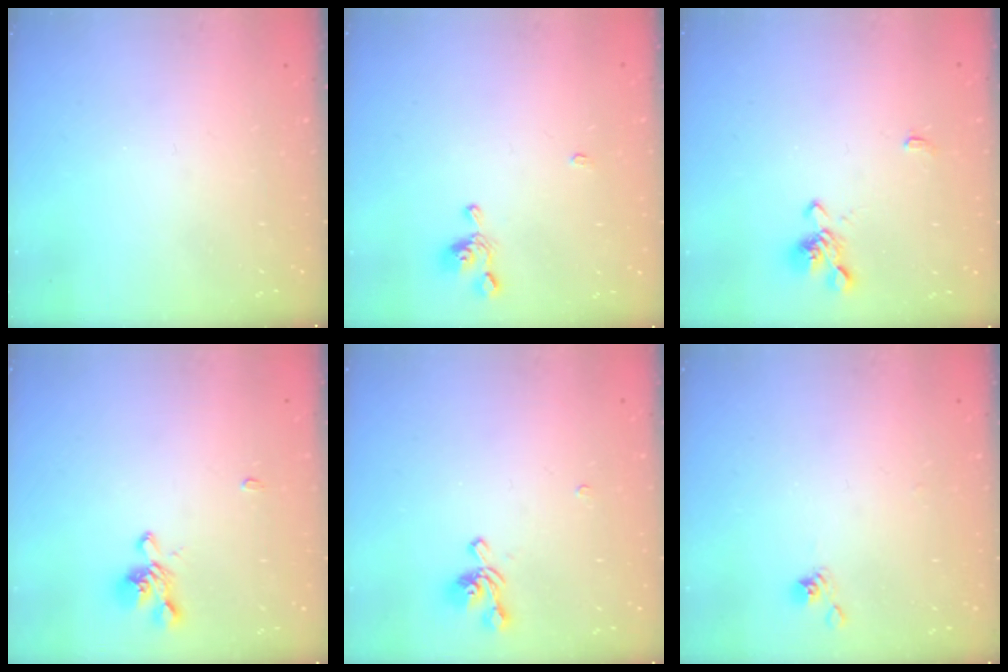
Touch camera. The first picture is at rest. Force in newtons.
{"total": 2.6, "press": 2.6, "slide": 0.3}
{"total": 1.5, "press": 1.2, "slide": 0.9}
{"total": 1.0, "press": 0.1, "slide": 1.0}
{"total": 1.1, "press": 0.6, "slide": 0.9}
{"total": 3.6, "press": 3.6, "slide": 0.6}